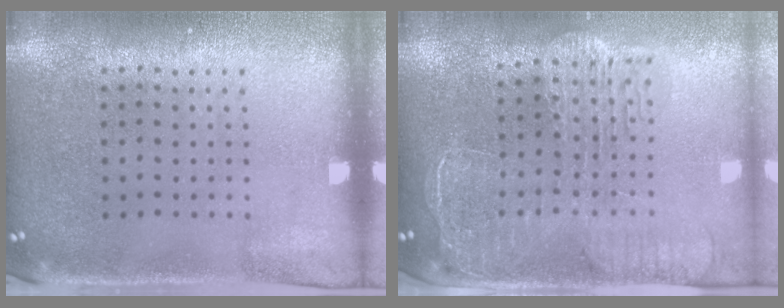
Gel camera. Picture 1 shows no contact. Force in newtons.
{"total": 2.5, "press": 2.2, "slide": 1.3}